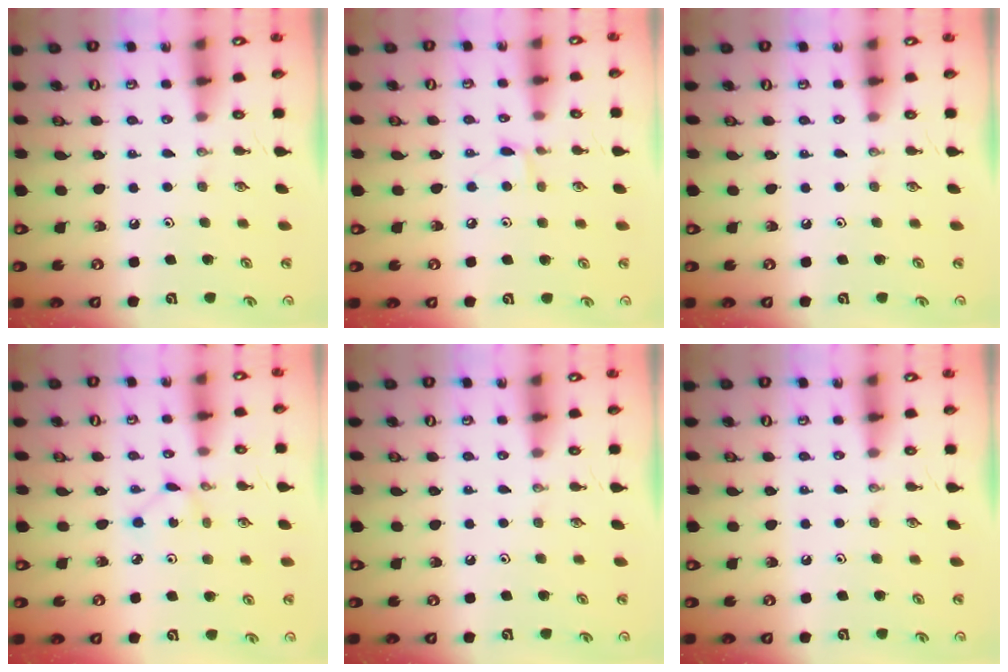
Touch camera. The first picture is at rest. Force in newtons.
{"total": 5.8, "press": 5.8, "slide": 0.6}
{"total": 0.0}
{"total": 1.5, "press": 1.5, "slide": 0.2}
{"total": 0.0}
{"total": 0.0}